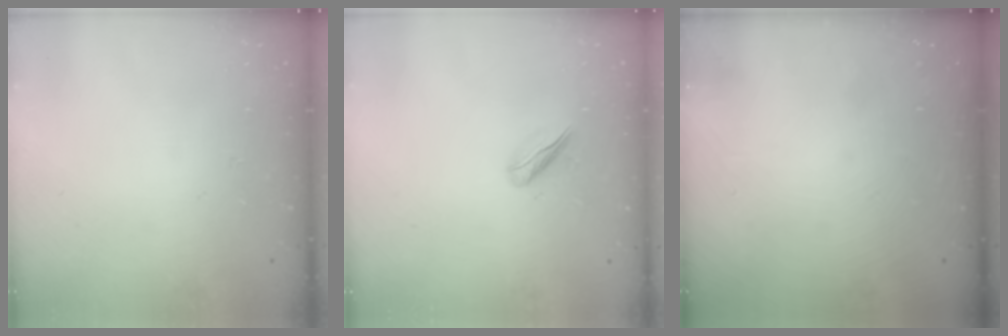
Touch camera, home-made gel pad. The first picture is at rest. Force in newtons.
{"total": 3.9, "press": 3.9, "slide": 0.5}
{"total": 0.0}